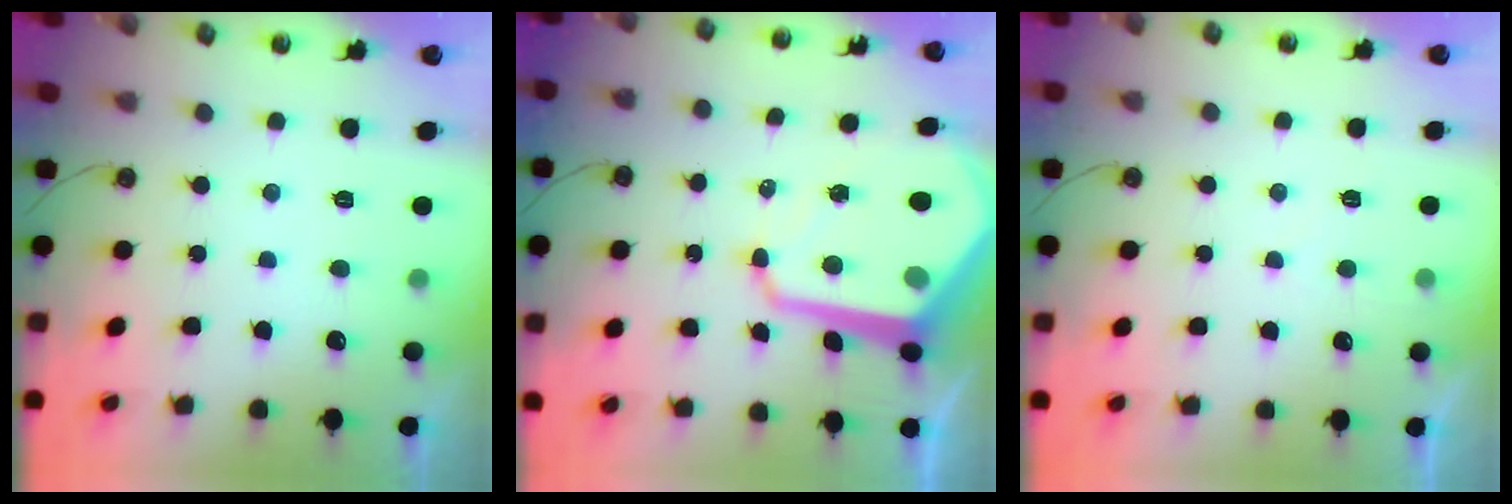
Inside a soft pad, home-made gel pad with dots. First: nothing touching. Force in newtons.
{"total": 16.0, "press": 15.9, "slide": 1.4}
{"total": 2.0, "press": 2.0, "slide": 0.3}